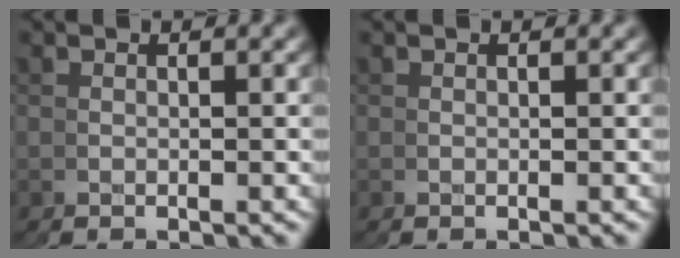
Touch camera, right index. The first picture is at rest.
{"total": 0.0}